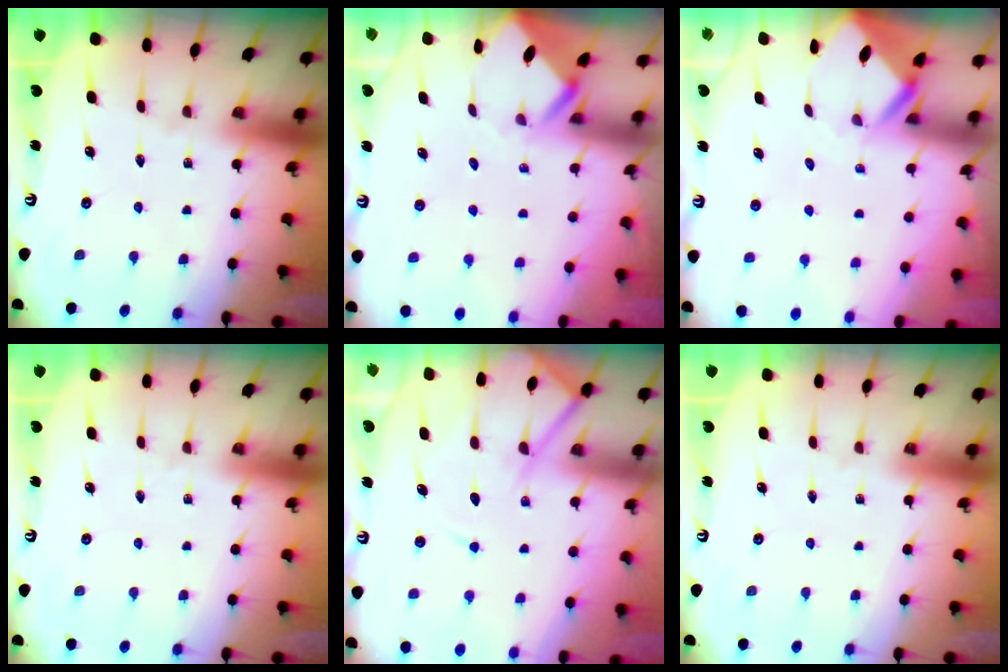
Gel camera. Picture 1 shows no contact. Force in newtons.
{"total": 3.5, "press": 3.5, "slide": 0.3}
{"total": 3.0, "press": 3.0, "slide": 0.3}
{"total": 0.0}
{"total": 10.3, "press": 10.3, "slide": 1.0}
{"total": 0.0}